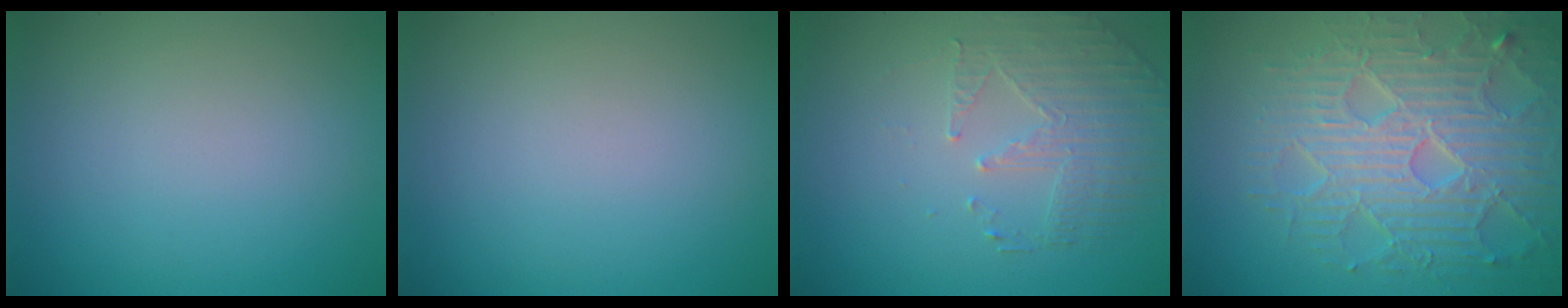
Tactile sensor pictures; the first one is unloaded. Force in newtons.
{"total": 0.0}
{"total": 2.2, "press": 1.8, "slide": 1.2}
{"total": 7.8, "press": 6.0, "slide": 4.9}